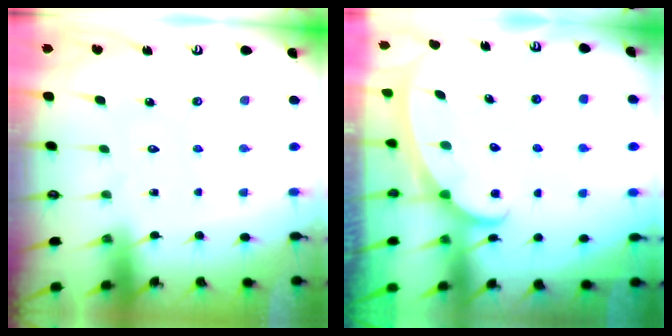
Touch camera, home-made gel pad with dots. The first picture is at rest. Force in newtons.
{"total": 2.4, "press": 2.4, "slide": 0.4}